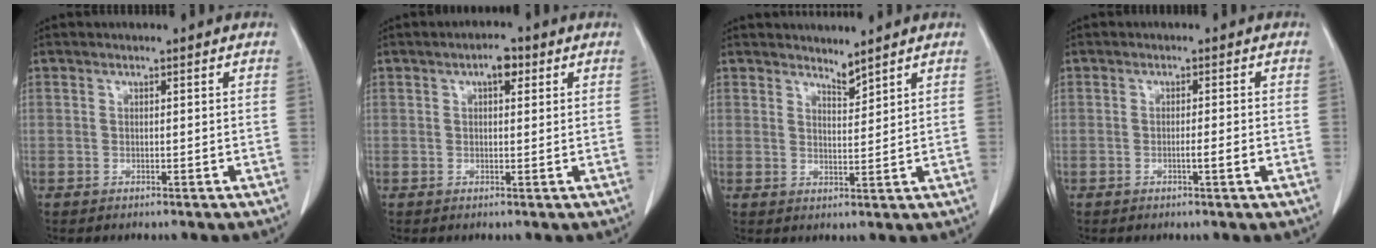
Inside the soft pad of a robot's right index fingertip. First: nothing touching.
{"total": 2.8, "force": [1.3, 1.1, 2.3], "torque": [-0.037, 0.008, 0.018]}
{"total": 2.3, "force": [2.2, -0.2, 0.2], "torque": [-0.003, -0.007, 0.043]}
{"total": 2.1, "force": [-0.7, -0.1, 2.0], "torque": [-0.032, -0.001, -0.013]}